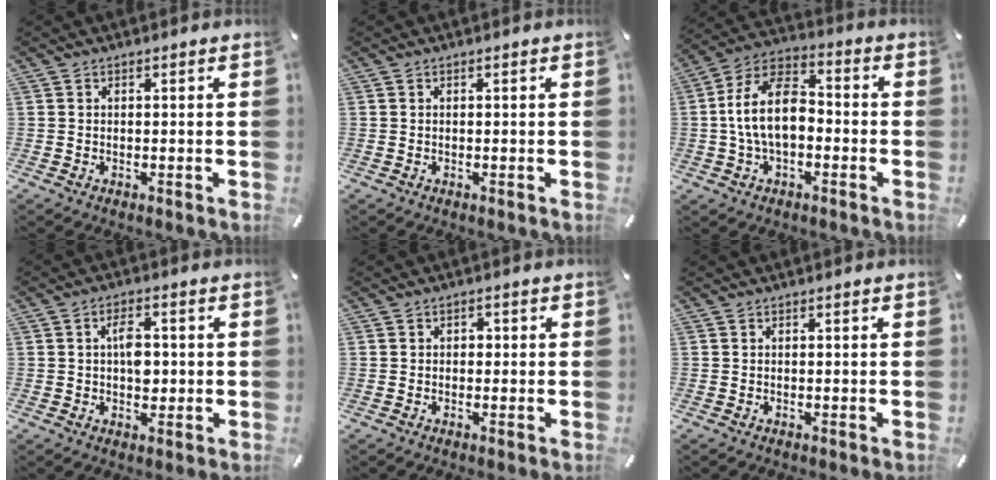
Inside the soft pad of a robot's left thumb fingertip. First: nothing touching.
{"total": 0.0}
{"total": 13.6, "force": [-1.7, 8.2, 10.7], "torque": [-0.220, 0.019, -0.030]}
{"total": 5.9, "force": [0.3, 3.6, 4.6], "torque": [-0.065, 0.001, -0.001]}
{"total": 1.3, "force": [-0.2, 1.1, 0.6], "torque": [-0.014, 0.007, -0.007]}
{"total": 0.0}